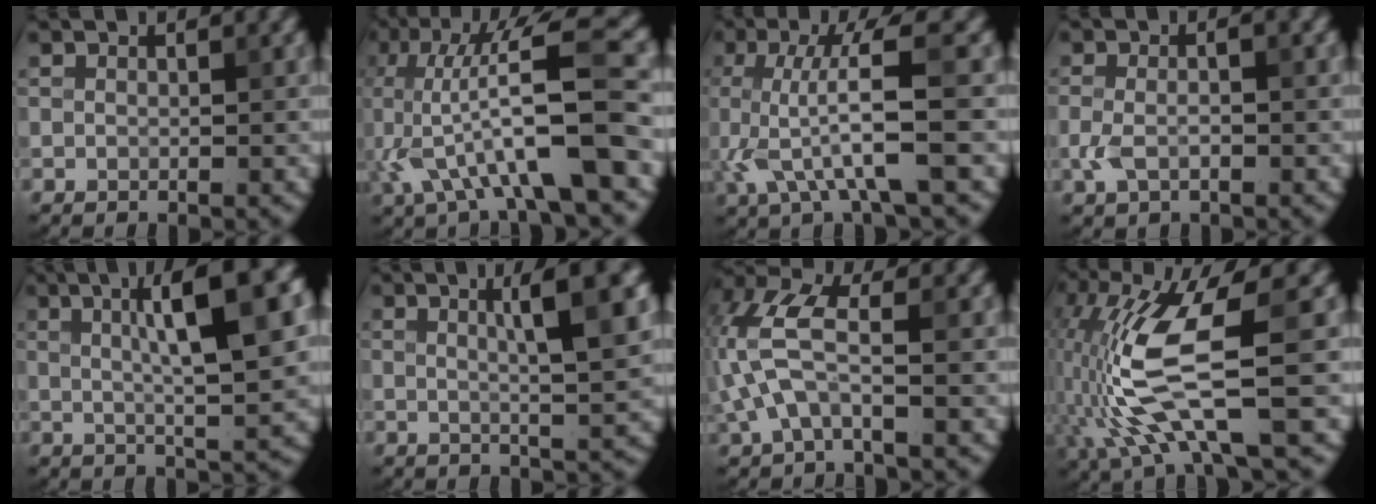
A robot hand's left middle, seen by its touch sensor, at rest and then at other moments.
{"total": 10.7, "force": [-2.6, 2.9, 10.0], "torque": [-0.186, 0.013, -0.049]}
{"total": 6.3, "force": [-0.7, 1.3, 6.1], "torque": [-0.123, 0.004, -0.012]}
{"total": 2.7, "force": [-0.5, 1.2, 2.3], "torque": [-0.056, -0.001, -0.012]}
{"total": 10.5, "force": [2.8, 2.3, 9.9], "torque": [-0.126, 0.016, 0.041]}
{"total": 6.1, "force": [1.8, 1.1, 5.7], "torque": [-0.070, 0.009, 0.025]}
{"total": 5.4, "force": [-0.5, 2.4, 4.8], "torque": [-0.121, 0.019, -0.019]}
{"total": 9.6, "force": [-1.2, 2.4, 9.2], "torque": [-0.207, -0.007, -0.019]}